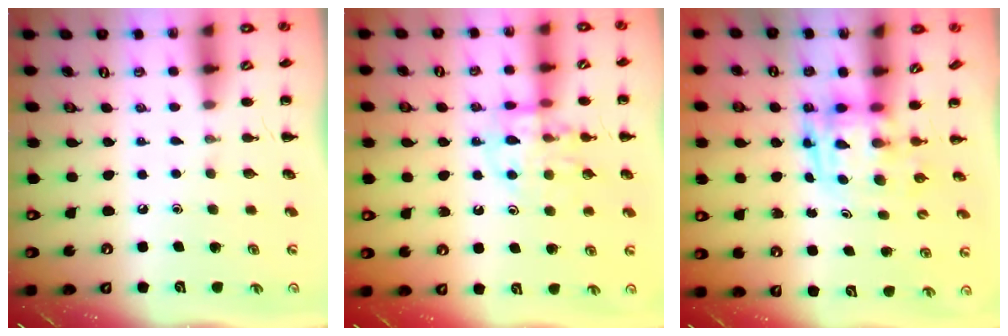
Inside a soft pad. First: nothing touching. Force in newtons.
{"total": 11.8, "press": 11.6, "slide": 1.7}
{"total": 3.8, "press": 3.7, "slide": 0.7}